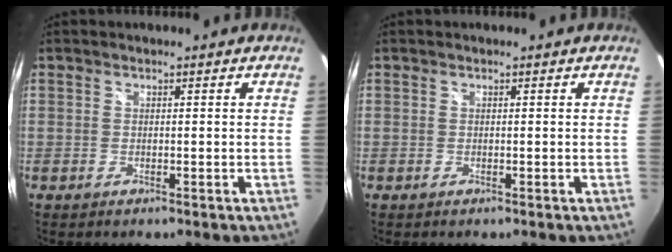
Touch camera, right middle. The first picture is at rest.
{"total": 0.0}